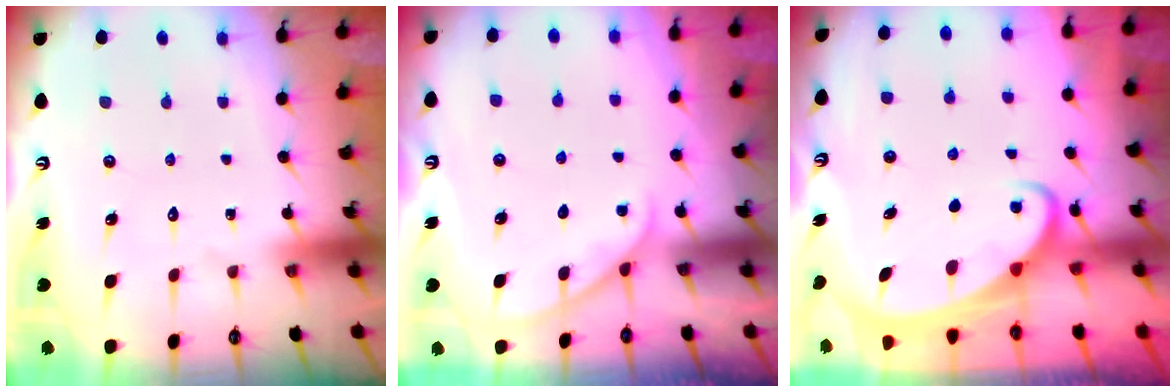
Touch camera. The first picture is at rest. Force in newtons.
{"total": 2.1, "press": 2.1, "slide": 0.2}
{"total": 2.7, "press": 2.7, "slide": 0.3}